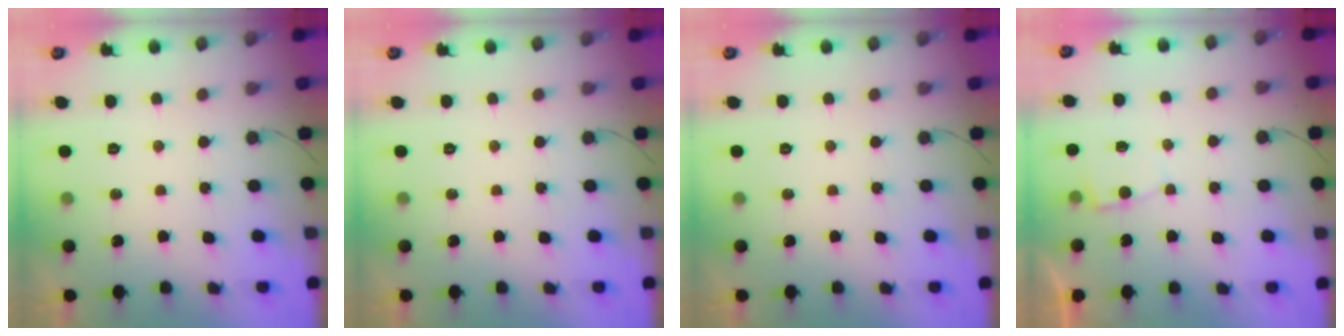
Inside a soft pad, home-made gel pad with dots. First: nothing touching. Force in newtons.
{"total": 0.0}
{"total": 0.0}
{"total": 2.1, "press": 2.1, "slide": 0.3}